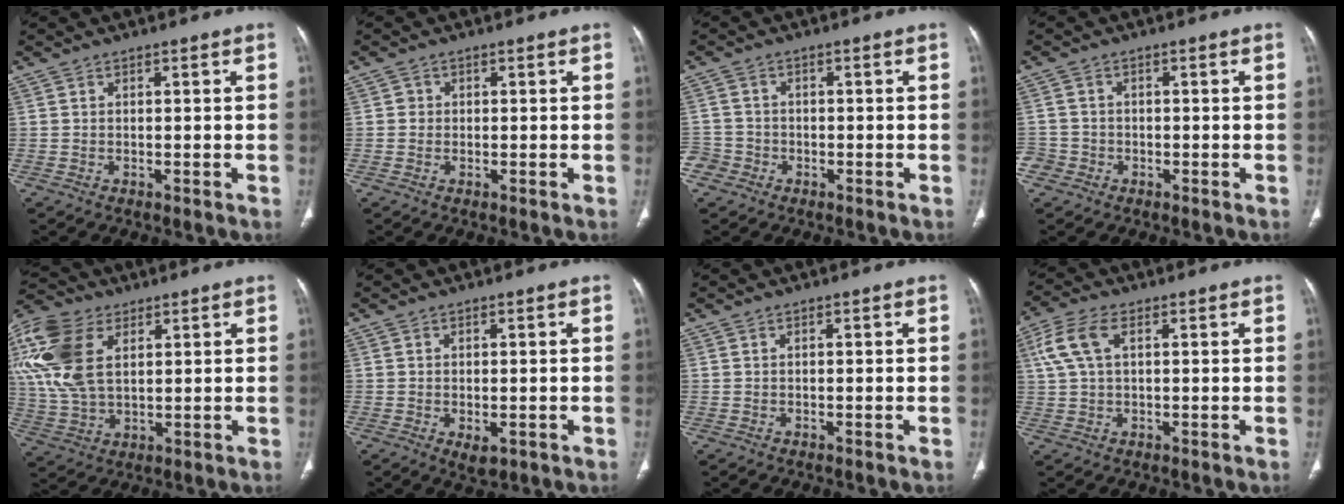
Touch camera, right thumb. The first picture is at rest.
{"total": 1.1, "force": [0.0, 1.1, 0.2], "torque": [0.005, 0.003, -0.001]}
{"total": 4.0, "force": [-2.0, 3.4, 0.5], "torque": [0.002, 0.017, -0.043]}
{"total": 3.4, "force": [-1.6, 3.0, 0.4], "torque": [0.003, 0.016, -0.034]}
{"total": 16.4, "force": [5.3, 9.9, 12.0], "torque": [-0.269, 0.000, 0.102]}
{"total": 2.8, "force": [-0.8, 1.6, 2.2], "torque": [-0.030, -0.004, -0.005]}
{"total": 0.0}
{"total": 6.8, "force": [2.1, 3.6, 5.4], "torque": [-0.131, 0.019, 0.043]}